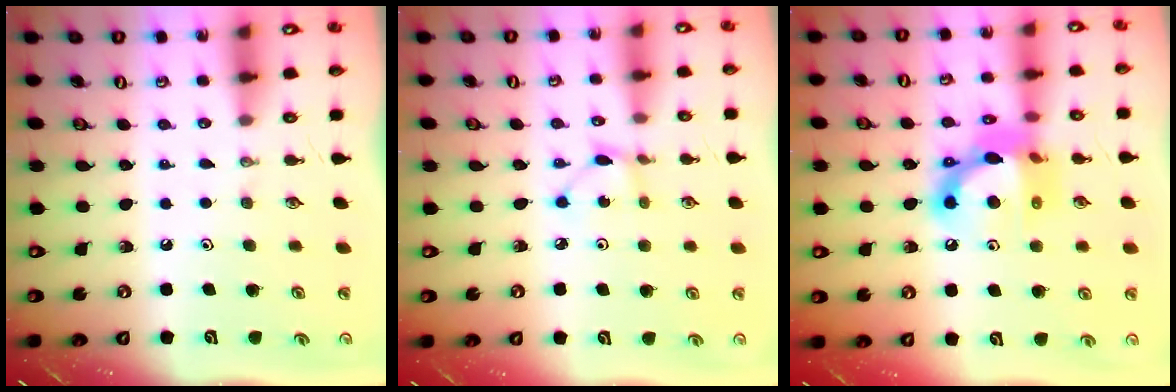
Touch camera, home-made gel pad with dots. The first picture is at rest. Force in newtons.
{"total": 1.9, "press": 1.9, "slide": 0.2}
{"total": 14.2, "press": 14.2, "slide": 1.2}